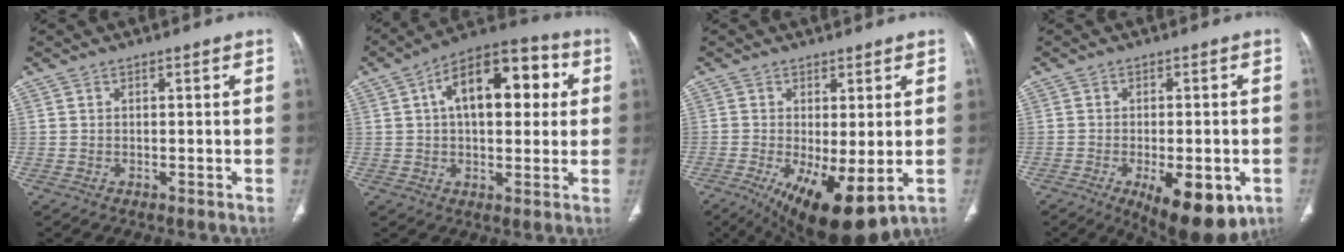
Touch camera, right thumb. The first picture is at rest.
{"total": 17.5, "force": [4.1, 9.3, 14.2], "torque": [-0.178, 0.026, 0.053]}
{"total": 13.1, "force": [-3.7, 4.9, 11.6], "torque": [-0.192, -0.025, -0.041]}
{"total": 14.0, "force": [-5.7, 5.8, 11.4], "torque": [-0.137, -0.001, -0.066]}